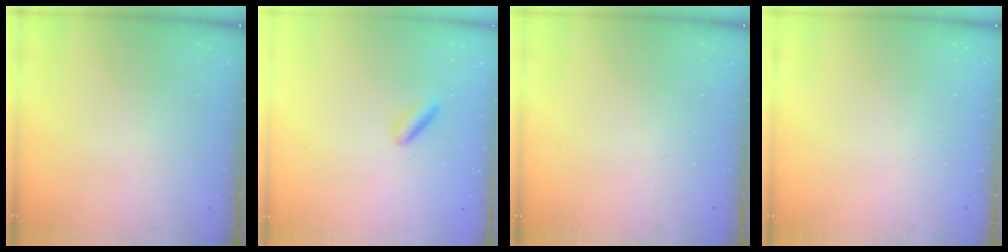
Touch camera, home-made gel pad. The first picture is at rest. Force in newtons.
{"total": 3.5, "press": 3.4, "slide": 0.8}
{"total": 0.0}
{"total": 0.0}